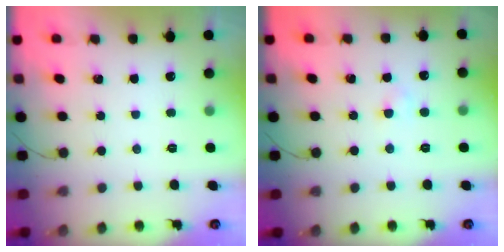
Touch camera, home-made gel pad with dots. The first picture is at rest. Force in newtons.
{"total": 1.9, "press": 1.7, "slide": 0.8}